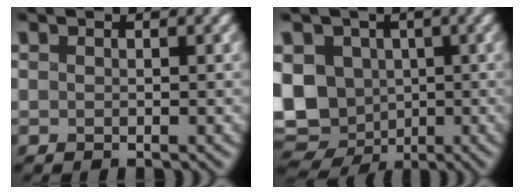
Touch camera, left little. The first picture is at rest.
{"total": 9.9, "force": [-1.9, 8.0, 5.6], "torque": [-0.099, -0.010, -0.036]}